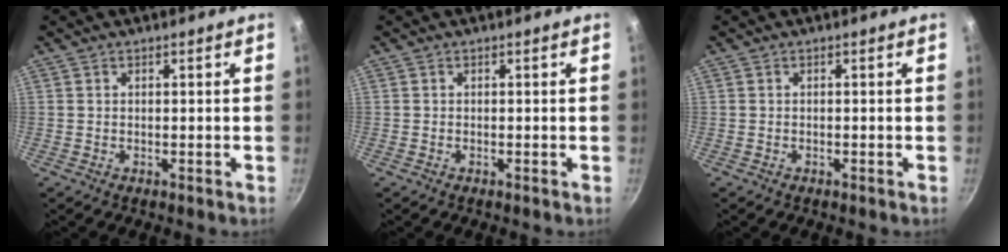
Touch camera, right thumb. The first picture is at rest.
{"total": 0.0}
{"total": 0.0}